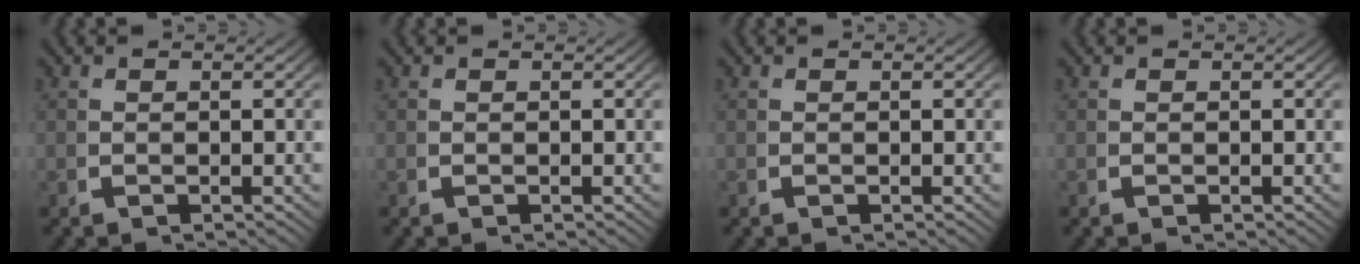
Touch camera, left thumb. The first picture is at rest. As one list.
[{"total": 0.0}, {"total": 0.0}, {"total": 0.0}]